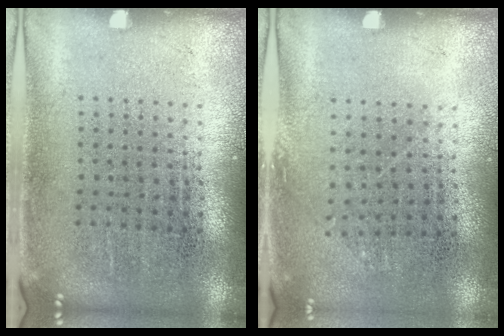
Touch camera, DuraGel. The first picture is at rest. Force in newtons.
{"total": 0.8, "press": 0.6, "slide": 0.6}